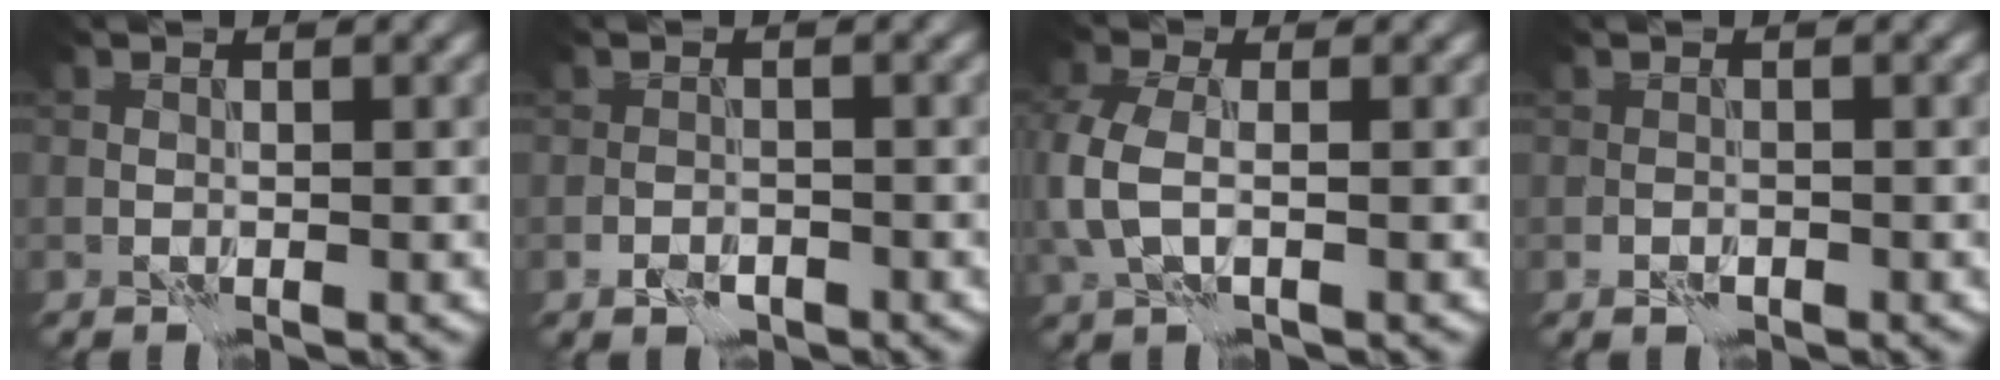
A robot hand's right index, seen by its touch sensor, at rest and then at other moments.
{"total": 1.5, "force": [-0.8, 1.0, 0.8], "torque": [-0.016, 0.002, -0.017]}
{"total": 4.4, "force": [0.0, 2.7, 3.5], "torque": [-0.098, 0.002, -0.006]}
{"total": 0.8, "force": [-0.3, 0.6, 0.4], "torque": [-0.009, -0.001, -0.007]}